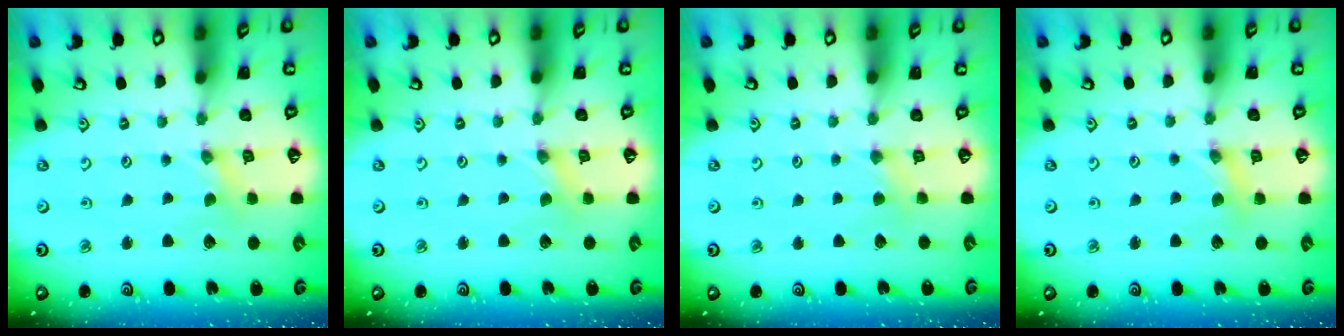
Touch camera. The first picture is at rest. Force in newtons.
{"total": 0.0}
{"total": 2.5, "press": 2.5, "slide": 0.3}
{"total": 2.9, "press": 2.9, "slide": 0.3}